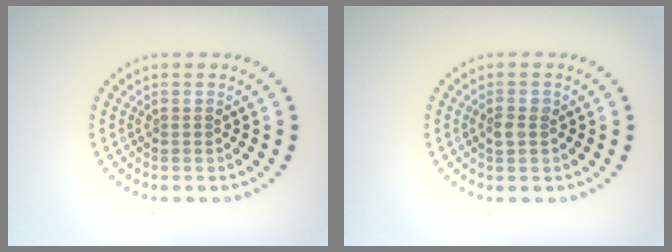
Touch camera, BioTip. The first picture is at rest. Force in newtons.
{"total": 1.4, "press": 1.4, "slide": 0.1}